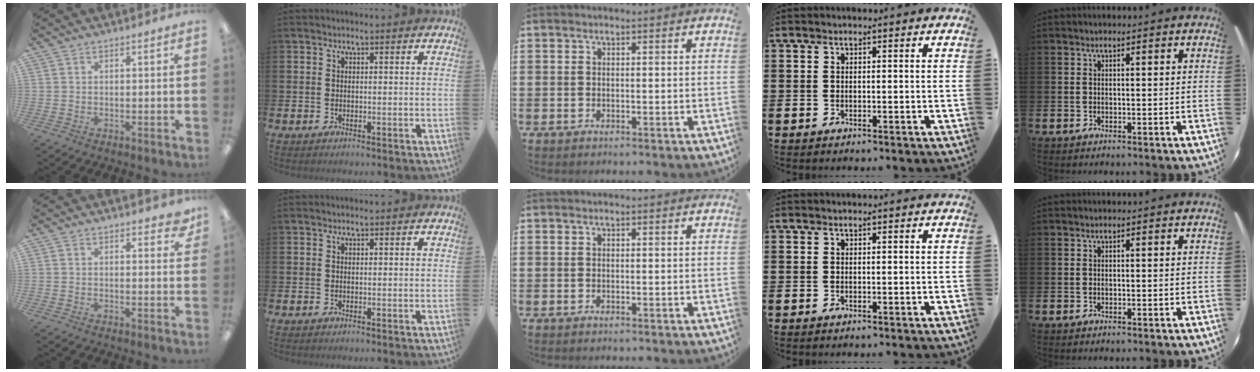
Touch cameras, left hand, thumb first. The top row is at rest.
{"thumb": {"total": 3.1, "force": [2.5, 1.1, 1.5], "torque": [-0.010, -0.011, 0.040]}}